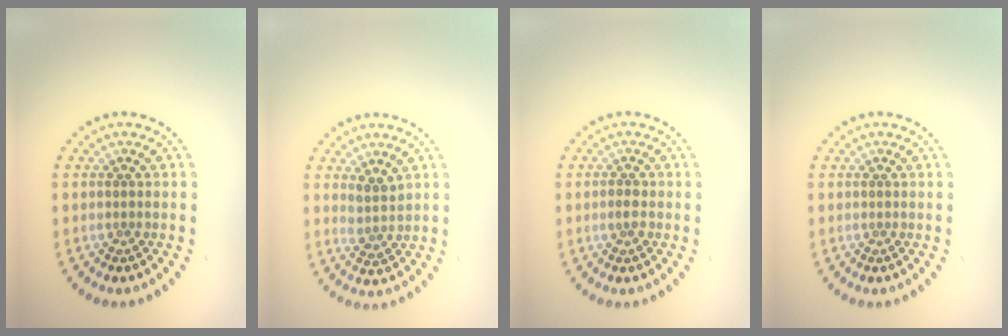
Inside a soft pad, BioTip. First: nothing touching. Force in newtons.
{"total": 1.9, "press": 1.6, "slide": 1.0}
{"total": 1.2, "press": 1.2, "slide": 0.2}
{"total": 0.0}